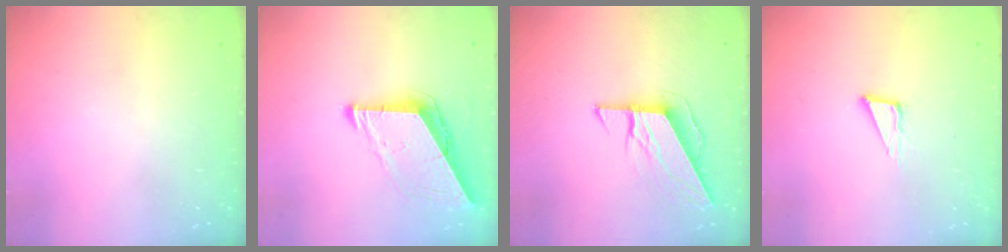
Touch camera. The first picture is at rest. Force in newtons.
{"total": 10.0, "press": 9.9, "slide": 1.0}
{"total": 8.4, "press": 8.4, "slide": 0.4}
{"total": 5.3, "press": 5.3, "slide": 0.3}